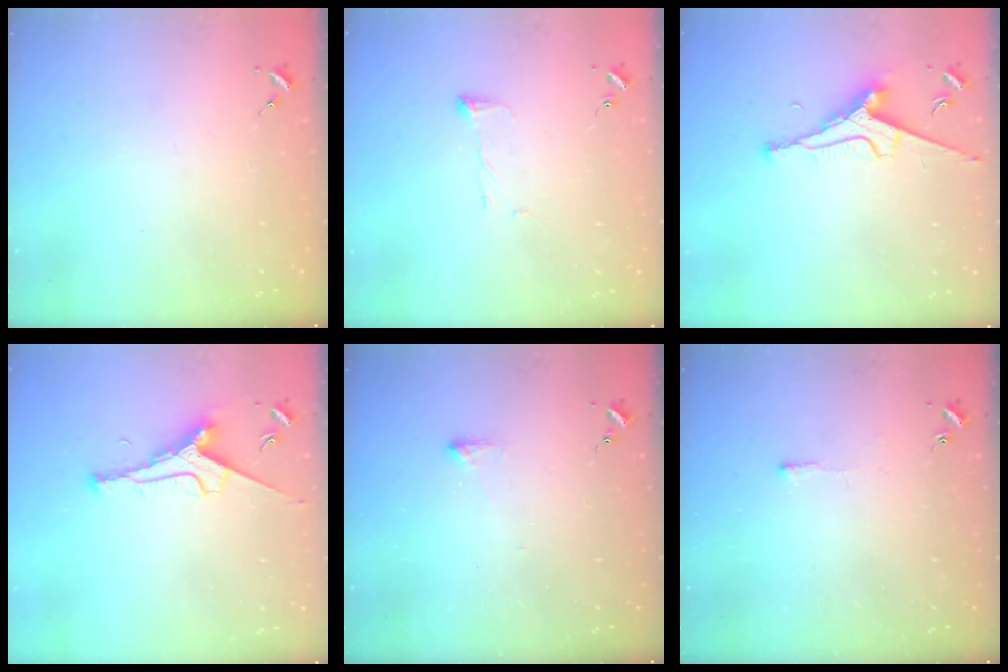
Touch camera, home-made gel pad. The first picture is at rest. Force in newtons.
{"total": 5.1, "press": 5.1, "slide": 0.6}
{"total": 8.4, "press": 8.3, "slide": 1.1}
{"total": 8.4, "press": 8.4, "slide": 0.9}
{"total": 2.5, "press": 2.4, "slide": 0.5}
{"total": 2.6, "press": 2.6, "slide": 0.4}